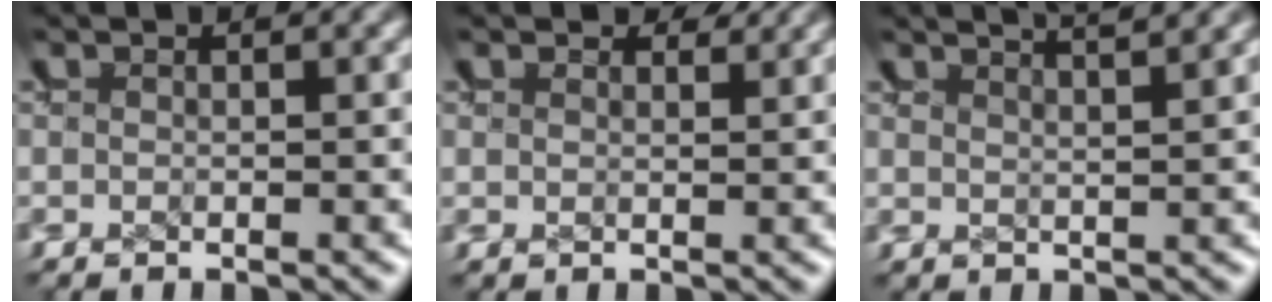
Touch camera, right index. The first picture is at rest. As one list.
[{"total": 1.4, "force": [1.4, -0.2, 0.0], "torque": [-0.001, -0.003, 0.025]}, {"total": 3.4, "force": [3.2, -0.4, 1.1], "torque": [-0.010, 0.006, 0.055]}]